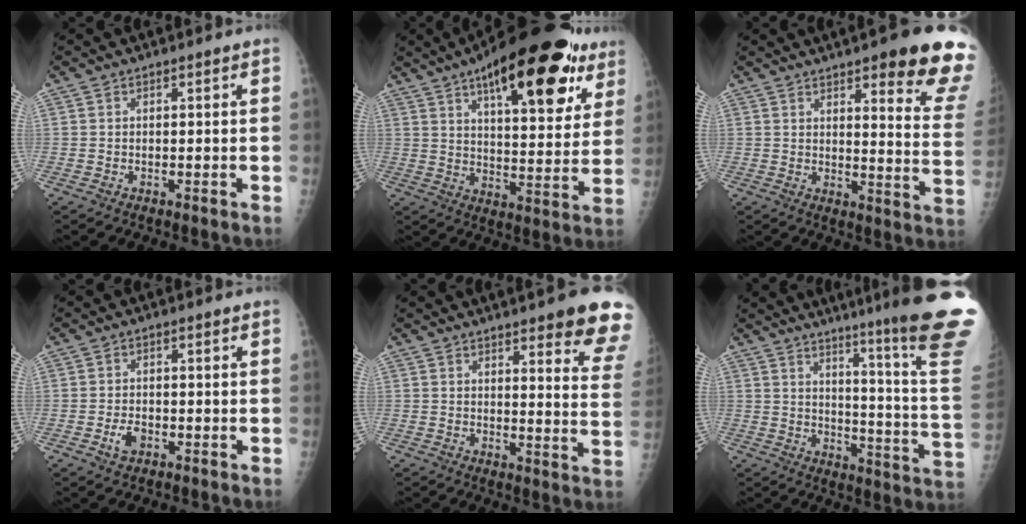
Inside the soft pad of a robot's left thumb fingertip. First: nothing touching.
{"total": 27.4, "force": [15.1, 10.1, 20.6], "torque": [-0.266, -0.027, 0.219]}
{"total": 18.1, "force": [11.6, 3.3, 13.6], "torque": [-0.145, -0.060, 0.137]}
{"total": 2.9, "force": [-1.2, 1.9, 1.9], "torque": [-0.032, 0.004, -0.021]}
{"total": 14.9, "force": [10.2, 2.9, 10.4], "torque": [-0.102, -0.053, 0.110]}
{"total": 24.4, "force": [17.9, -0.8, 16.6], "torque": [-0.198, -0.147, 0.230]}